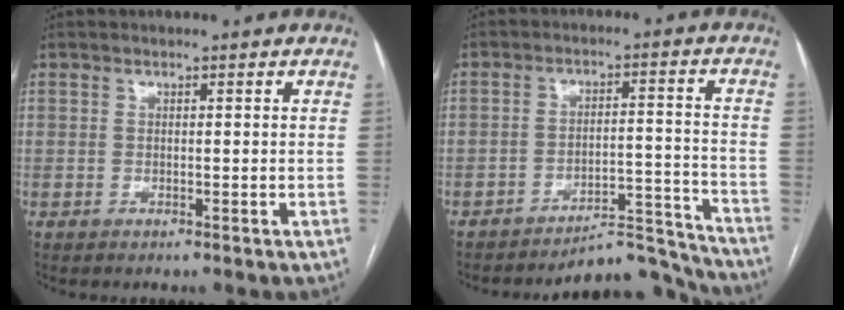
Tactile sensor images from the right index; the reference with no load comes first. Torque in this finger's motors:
{"motor_torque": [-0.08, 0.02, -0.19, -0.04]}